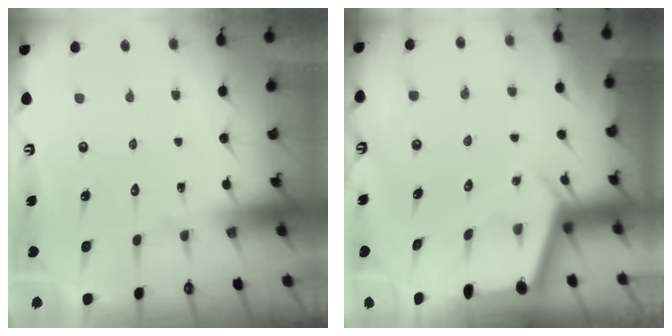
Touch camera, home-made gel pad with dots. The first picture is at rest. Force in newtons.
{"total": 2.5, "press": 2.5, "slide": 0.2}